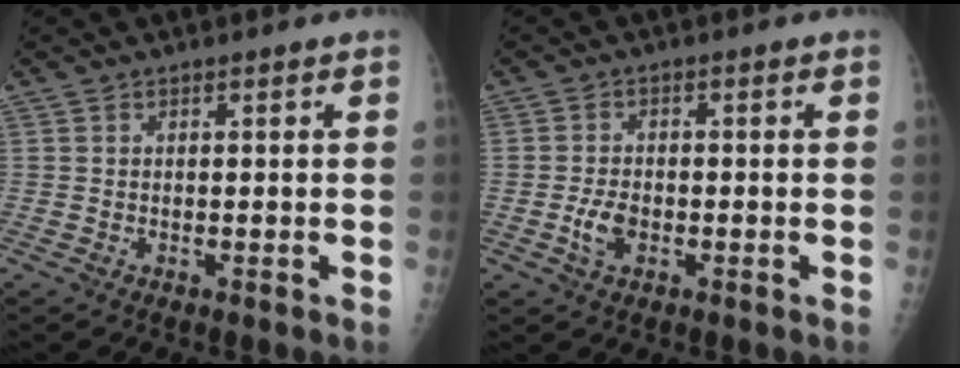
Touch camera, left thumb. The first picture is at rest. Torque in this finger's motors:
{"motor_torque": [-0.35, 0.84, 0.35, 0.12, 0.04]}